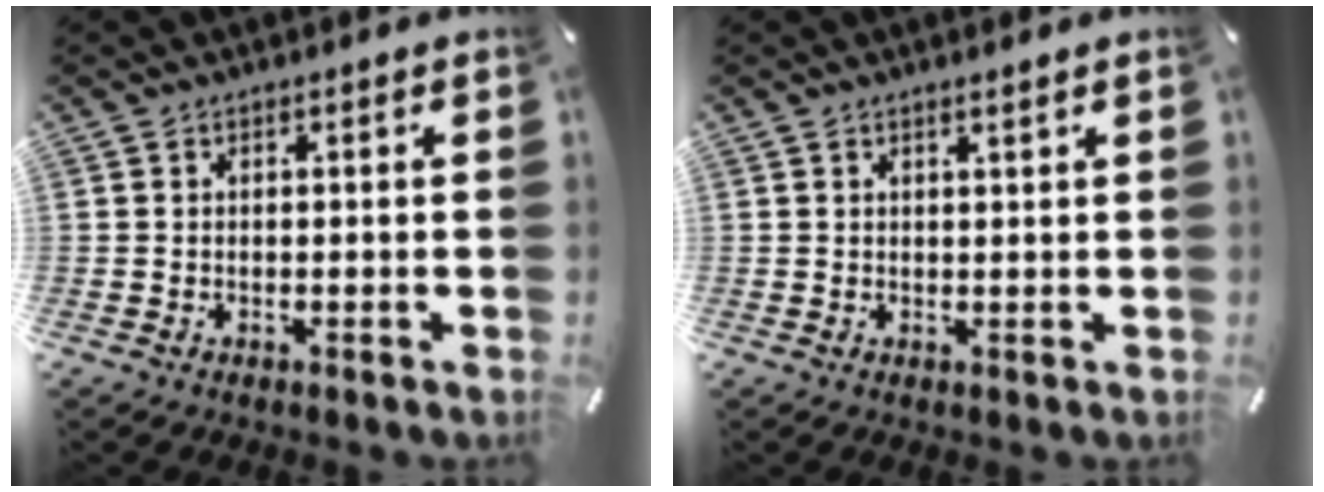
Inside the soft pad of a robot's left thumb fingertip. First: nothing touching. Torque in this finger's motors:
{"motor_torque": [-0.20, -0.53, -0.11, 0.14, -0.01]}